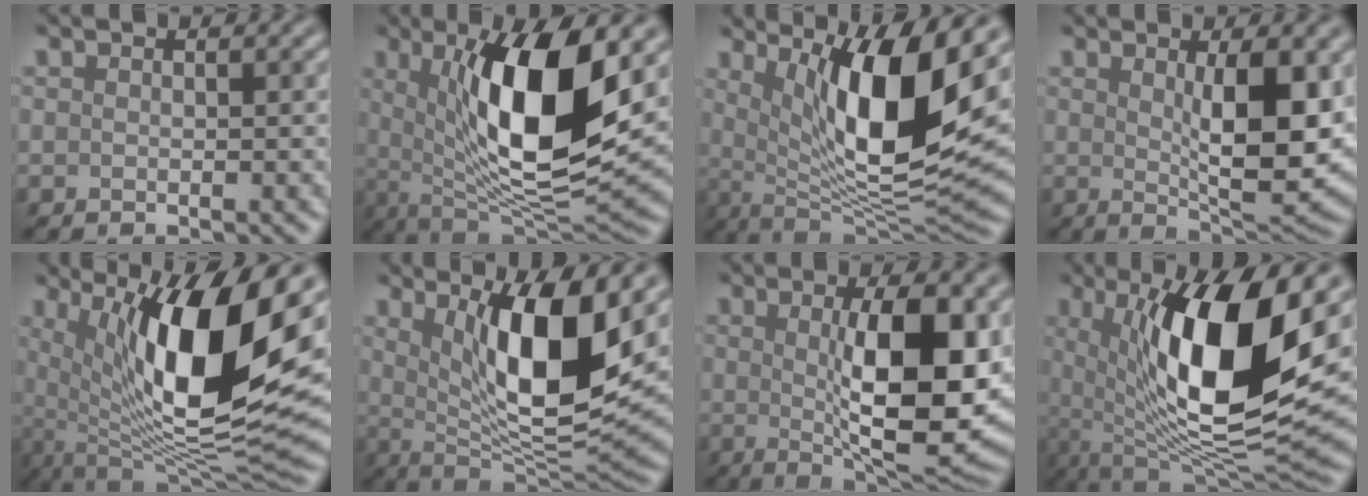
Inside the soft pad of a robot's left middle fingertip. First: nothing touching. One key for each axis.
{"total": 12.1, "fx": 2.4, "fy": 3.7, "fz": 11.2, "tx": -0.173, "ty": -0.011, "tz": 0.046}
{"total": 12.5, "fx": 3.7, "fy": 3.5, "fz": 11.4, "tx": -0.164, "ty": -0.011, "tz": 0.064}
{"total": 7.7, "fx": 1.1, "fy": 2.1, "fz": 7.3, "tx": -0.107, "ty": -0.013, "tz": 0.026}
{"total": 14.7, "fx": 3.5, "fy": 4.8, "fz": 13.4, "tx": -0.204, "ty": -0.013, "tz": 0.057}
{"total": 10.7, "fx": 3.1, "fy": 3.1, "fz": 9.8, "tx": -0.146, "ty": -0.016, "tz": 0.059}
{"total": 10.9, "fx": 0.6, "fy": 3.2, "fz": 10.4, "tx": -0.148, "ty": -0.011, "tz": 0.017}
{"total": 14.2, "fx": 2.8, "fy": 4.6, "fz": 13.1, "tx": -0.204, "ty": -0.013, "tz": 0.046}